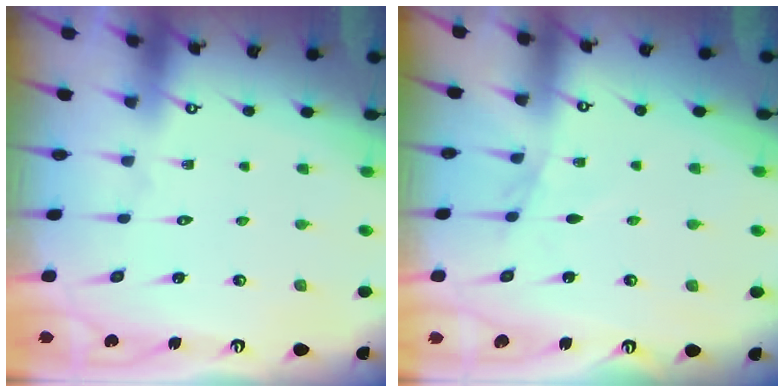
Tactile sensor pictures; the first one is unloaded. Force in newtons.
{"total": 4.4, "press": 4.3, "slide": 0.6}